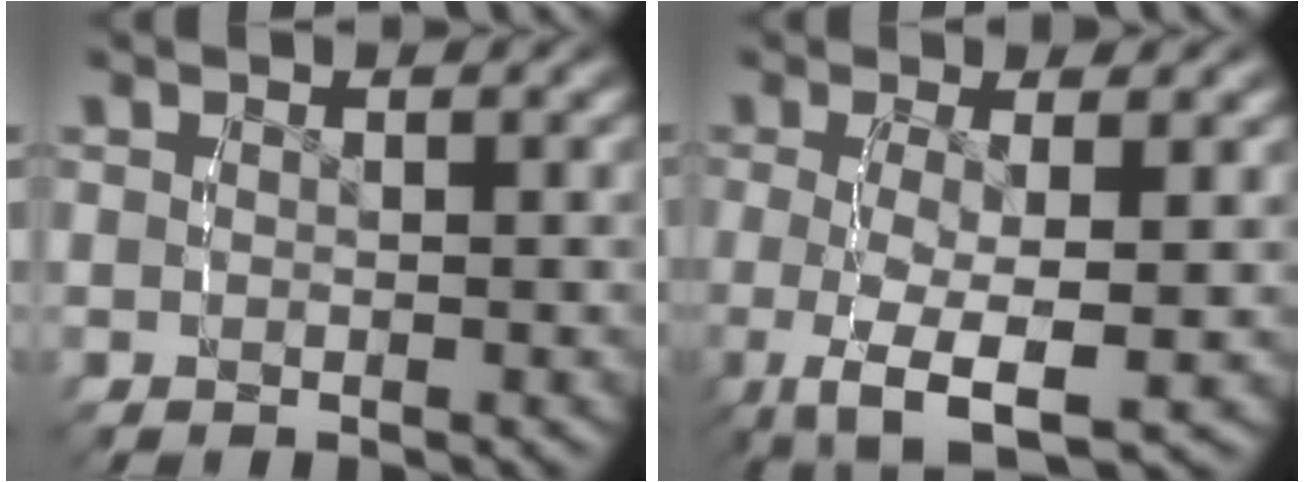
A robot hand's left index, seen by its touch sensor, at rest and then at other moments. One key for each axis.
{"total": 7.5, "fx": -3.3, "fy": 3.4, "fz": 5.9, "tx": -0.149, "ty": -0.051, "tz": -0.024}